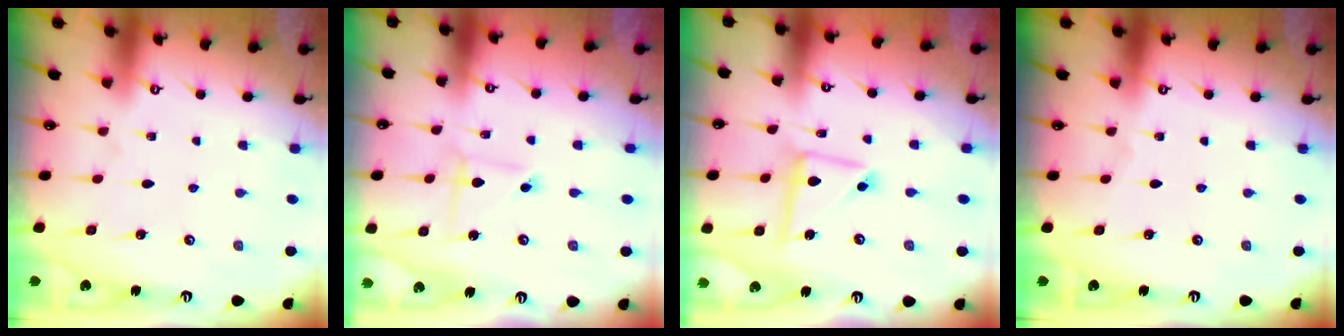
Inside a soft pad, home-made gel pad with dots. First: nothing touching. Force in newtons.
{"total": 2.2, "press": 2.2, "slide": 0.3}
{"total": 9.1, "press": 9.1, "slide": 0.8}
{"total": 0.0}